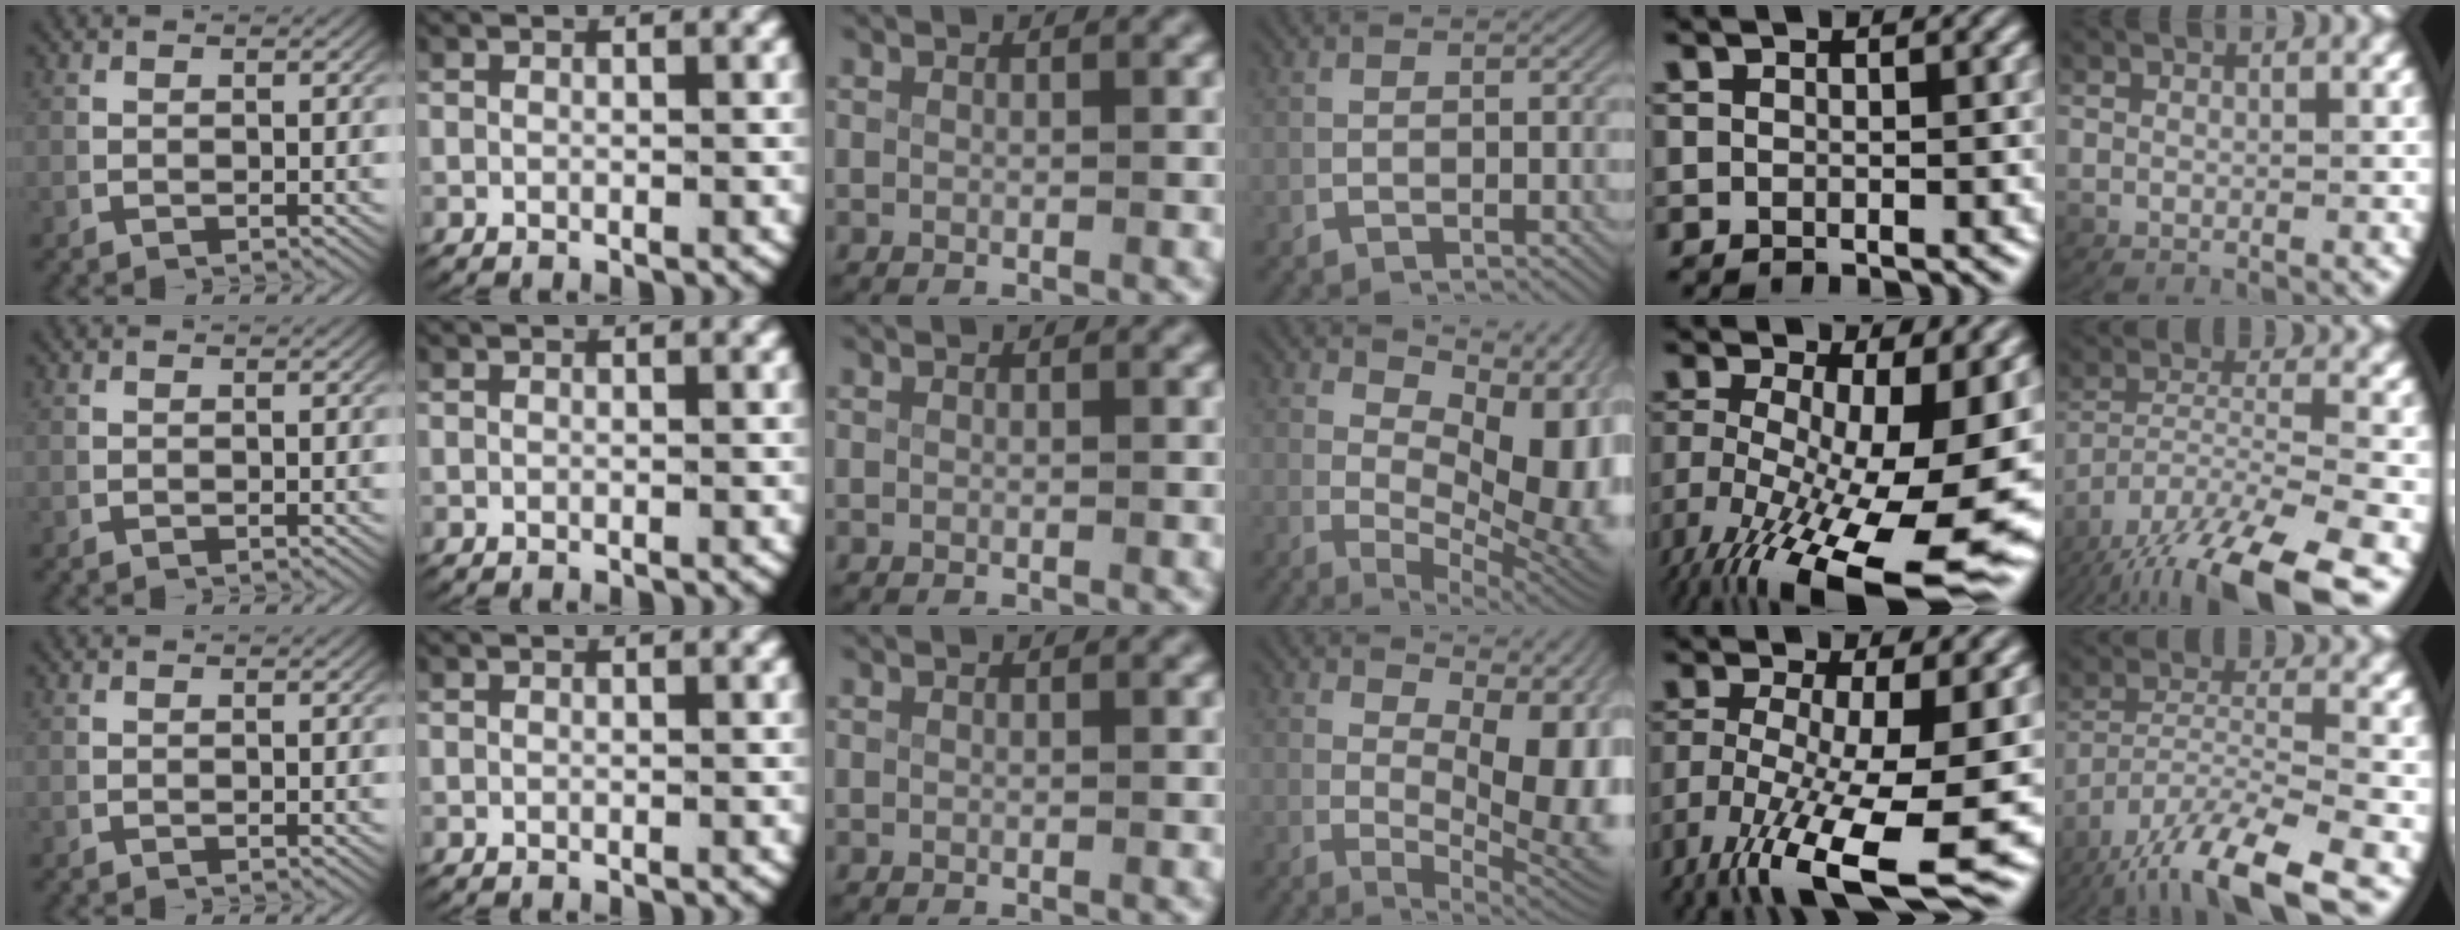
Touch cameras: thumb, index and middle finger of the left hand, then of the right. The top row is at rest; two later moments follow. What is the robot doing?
{"motion": "lift_and_place", "object": "plastic wrap"}